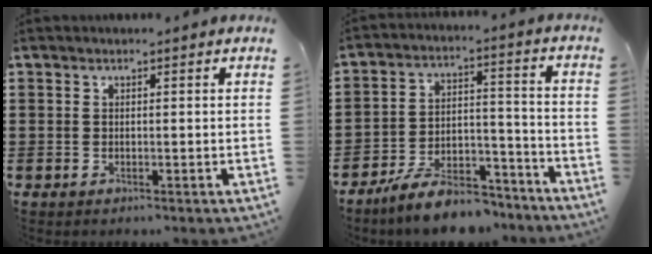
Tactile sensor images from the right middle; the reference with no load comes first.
{"total": 9.3, "force": [-8.2, 2.4, 3.7], "torque": [-0.064, 0.028, -0.153]}